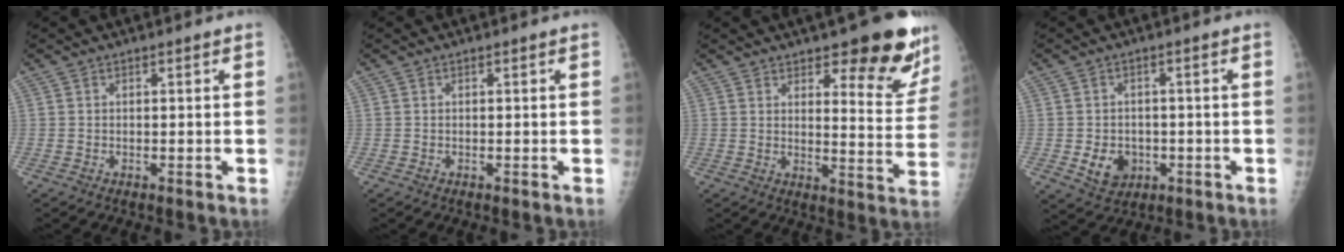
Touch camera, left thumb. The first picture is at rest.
{"total": 0.0}
{"total": 14.3, "force": [9.7, 5.0, 9.3], "torque": [-0.061, -0.068, 0.123]}
{"total": 6.2, "force": [-1.6, 5.0, 3.2], "torque": [-0.032, 0.005, -0.017]}